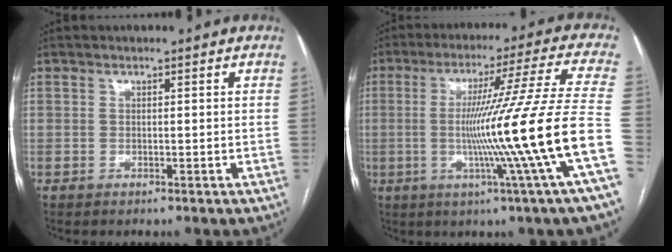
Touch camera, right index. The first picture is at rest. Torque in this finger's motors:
{"motor_torque": [1.94, -0.20, 1.06, 0.21]}